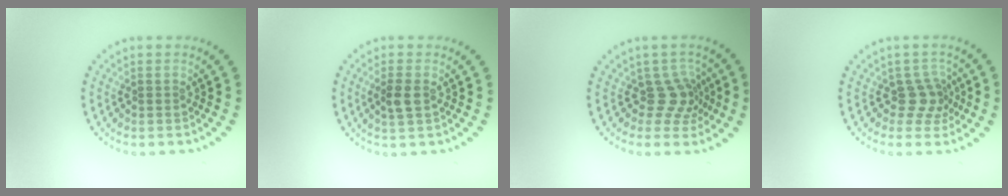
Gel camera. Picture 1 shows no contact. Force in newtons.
{"total": 1.8, "press": 1.7, "slide": 0.4}
{"total": 2.7, "press": 1.9, "slide": 1.9}
{"total": 2.4, "press": 1.8, "slide": 1.6}